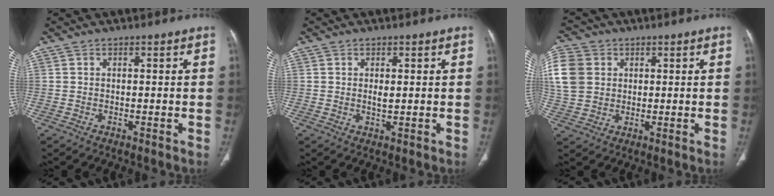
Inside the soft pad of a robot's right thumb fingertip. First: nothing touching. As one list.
[{"total": 1.8, "force": [0.3, 0.7, 1.6], "torque": [-0.026, -0.003, 0.006]}, {"total": 16.1, "force": [3.7, 13.5, 8.0], "torque": [-0.209, 0.026, 0.075]}]